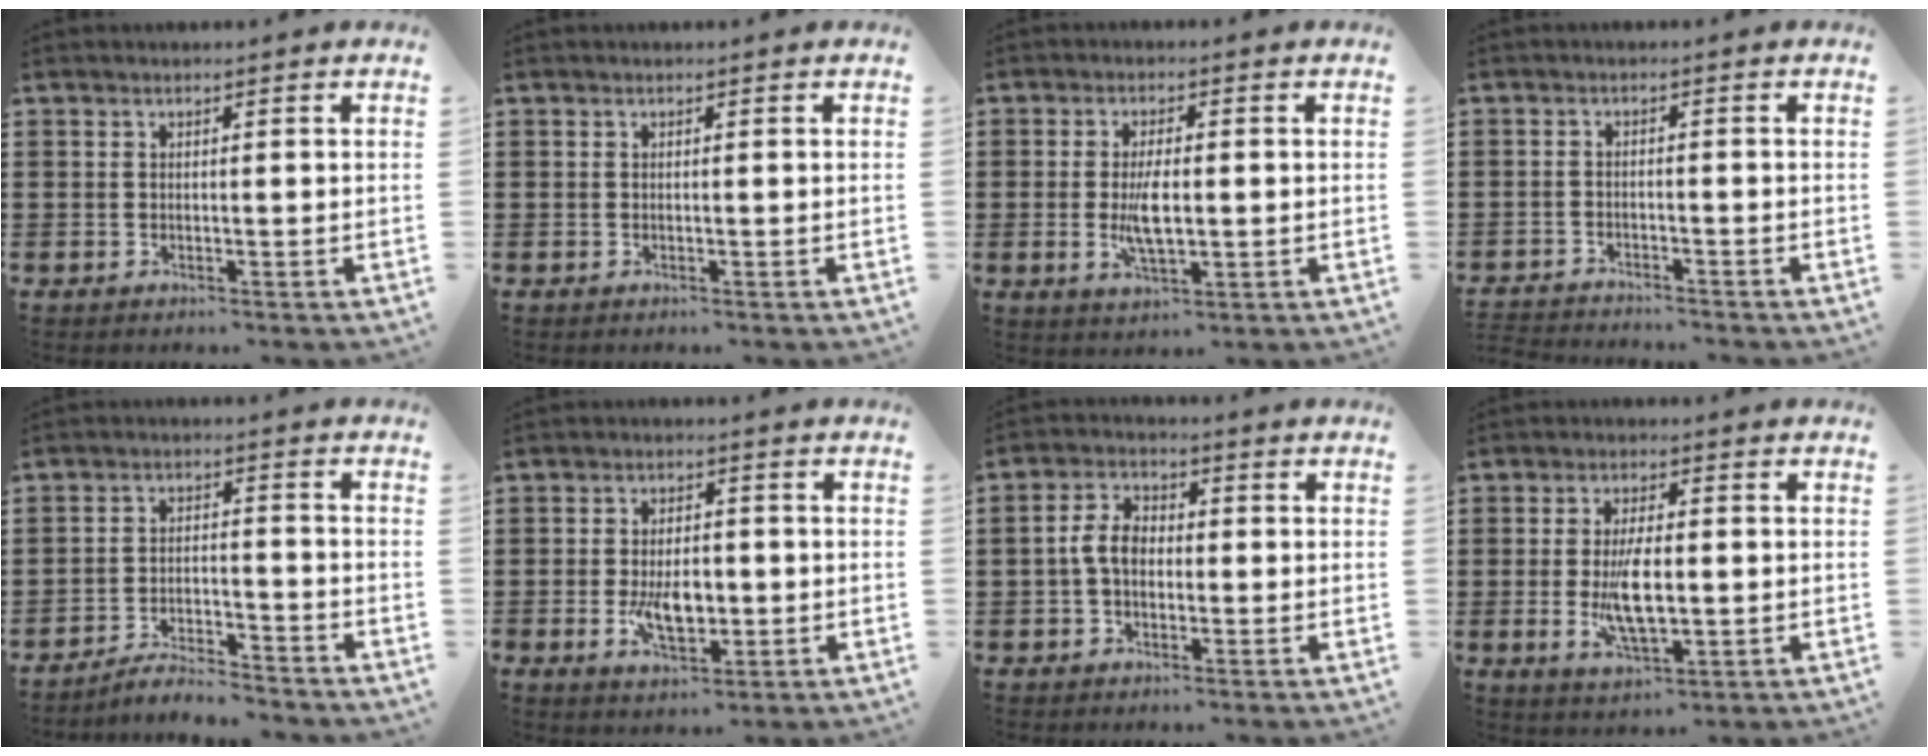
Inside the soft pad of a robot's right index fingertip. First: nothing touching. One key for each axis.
{"total": 0.0}
{"total": 5.6, "fx": -0.4, "fy": 2.1, "fz": 5.2, "tx": -0.109, "ty": -0.006, "tz": -0.010}
{"total": 2.2, "fx": -2.1, "fy": 0.0, "fz": -0.2, "tx": -0.003, "ty": 0.000, "tz": -0.047}
{"total": 4.5, "fx": -4.4, "fy": 0.1, "fz": 0.8, "tx": -0.025, "ty": 0.003, "tz": -0.090}
{"total": 6.2, "fx": -1.3, "fy": 3.3, "fz": 5.1, "tx": -0.087, "ty": -0.005, "tz": -0.025}
{"total": 4.9, "fx": -0.6, "fy": 3.1, "fz": 3.8, "tx": -0.094, "ty": 0.002, "tz": -0.017}
{"total": 7.6, "fx": -0.7, "fy": 3.0, "fz": 7.0, "tx": -0.135, "ty": -0.010, "tz": -0.016}